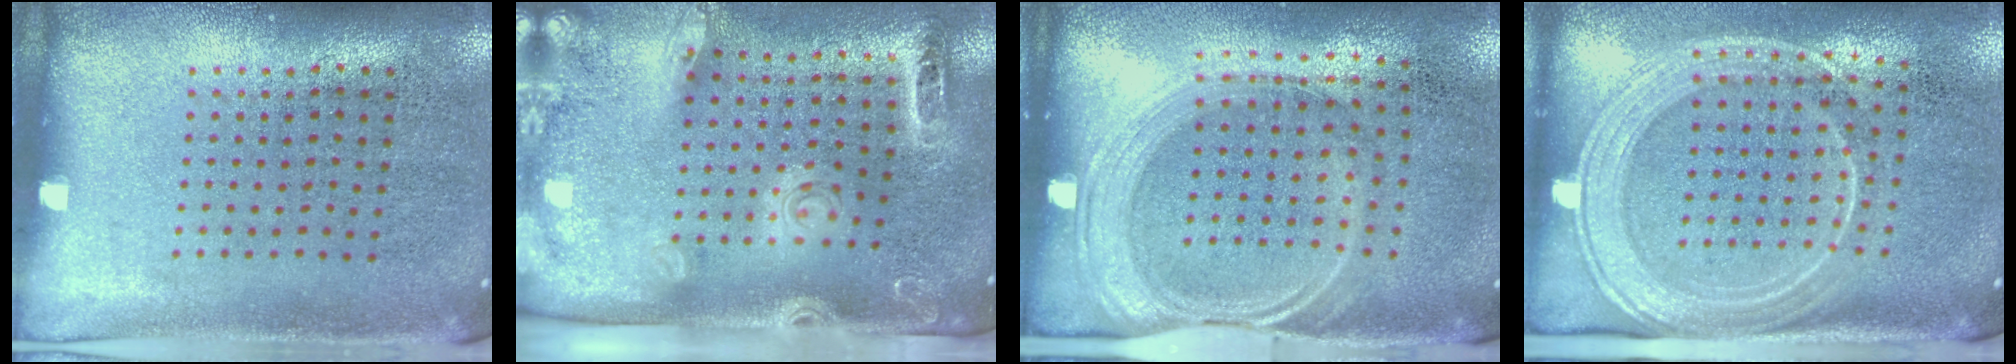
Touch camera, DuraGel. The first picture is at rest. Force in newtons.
{"total": 2.7, "press": 2.0, "slide": 1.8}
{"total": 1.6, "press": 1.4, "slide": 0.9}
{"total": 2.1, "press": 1.8, "slide": 1.1}